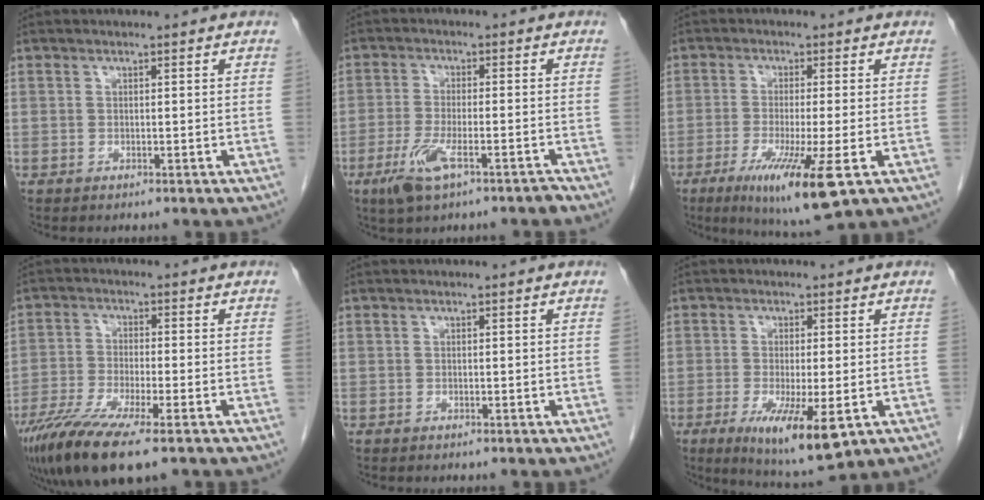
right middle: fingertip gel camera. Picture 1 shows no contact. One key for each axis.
{"total": 6.7, "fx": -4.1, "fy": 1.4, "fz": 5.1, "tx": -0.104, "ty": -0.010, "tz": -0.070}
{"total": 11.0, "fx": -5.0, "fy": -0.3, "fz": 9.8, "tx": -0.176, "ty": -0.039, "tz": -0.081}
{"total": 11.2, "fx": -7.4, "fy": 1.4, "fz": 8.3, "tx": -0.154, "ty": -0.026, "tz": -0.125}
{"total": 0.0}
{"total": 9.8, "fx": -3.7, "fy": 1.9, "fz": 8.9, "tx": -0.149, "ty": -0.028, "tz": -0.052}